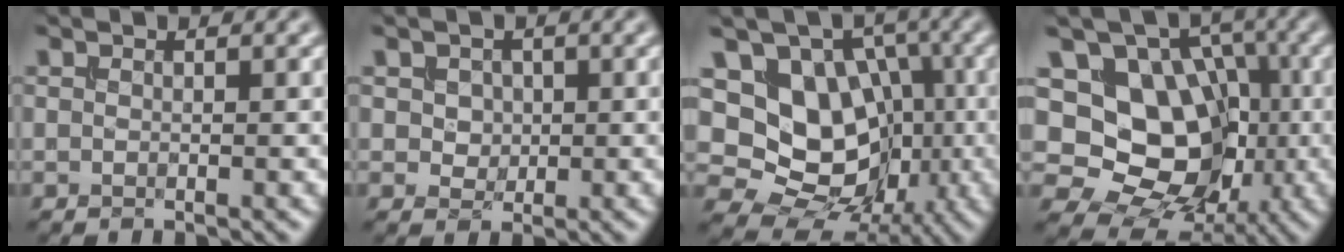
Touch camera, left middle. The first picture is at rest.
{"total": 2.3, "force": [0.6, 1.9, 1.1], "torque": [-0.032, 0.004, 0.017]}
{"total": 12.2, "force": [-0.2, 10.2, 6.8], "torque": [-0.103, 0.001, -0.019]}
{"total": 14.0, "force": [0.1, 11.6, 7.8], "torque": [-0.120, 0.024, -0.018]}